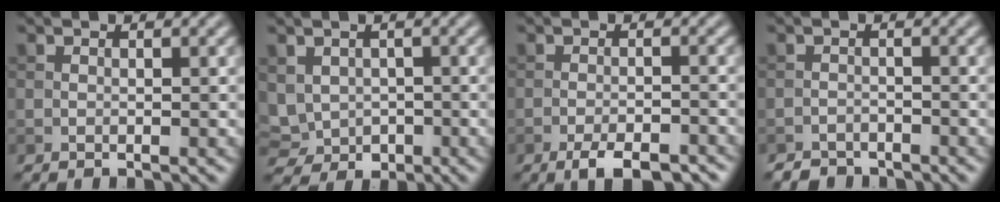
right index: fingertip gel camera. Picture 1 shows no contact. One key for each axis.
{"total": 3.4, "fx": -0.1, "fy": 3.1, "fz": 1.6, "tx": -0.037, "ty": -0.006, "tz": 0.008}
{"total": 4.5, "fx": -3.2, "fy": 1.3, "fz": 2.9, "tx": -0.049, "ty": -0.003, "tz": -0.049}
{"total": 2.1, "fx": -2.0, "fy": 0.6, "fz": 0.0, "tx": 0.006, "ty": 0.002, "tz": -0.036}